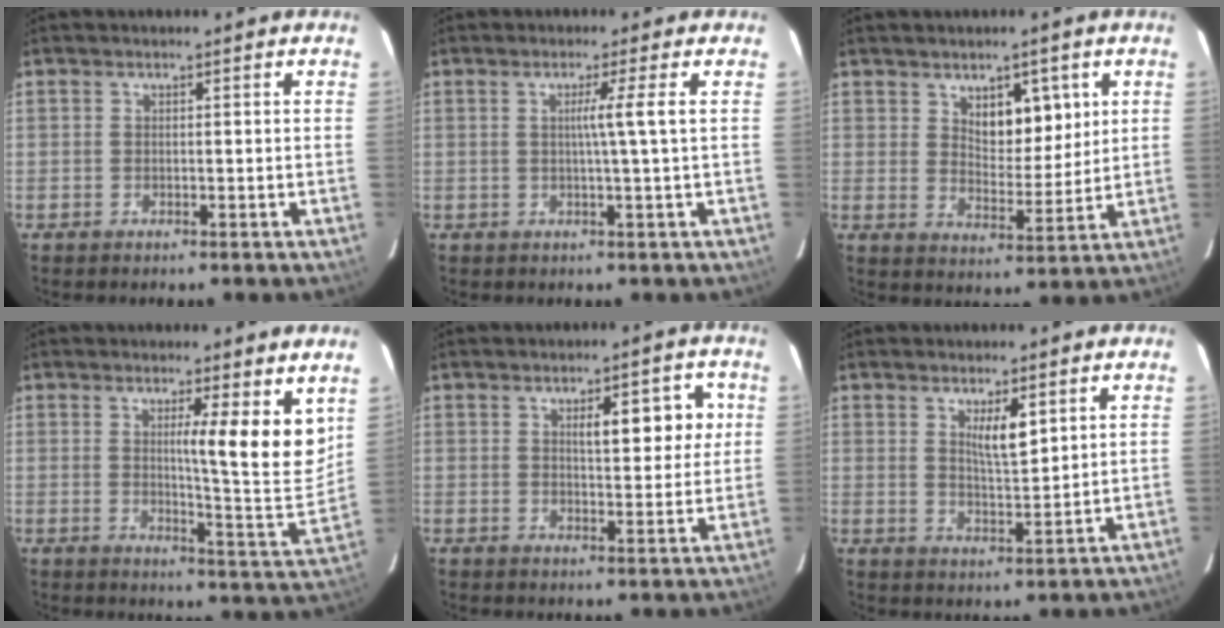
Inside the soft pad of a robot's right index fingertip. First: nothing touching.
{"total": 3.0, "force": [0.4, -1.2, 2.7], "torque": [-0.047, -0.005, 0.009]}
{"total": 7.1, "force": [3.2, 3.5, 5.3], "torque": [-0.078, -0.001, 0.057]}
{"total": 9.6, "force": [4.3, 0.3, 8.6], "torque": [-0.109, -0.017, 0.063]}
{"total": 6.9, "force": [2.2, 2.4, 6.1], "torque": [-0.080, 0.013, 0.032]}
{"total": 4.6, "force": [2.2, 0.9, 3.9], "torque": [-0.071, -0.007, 0.044]}